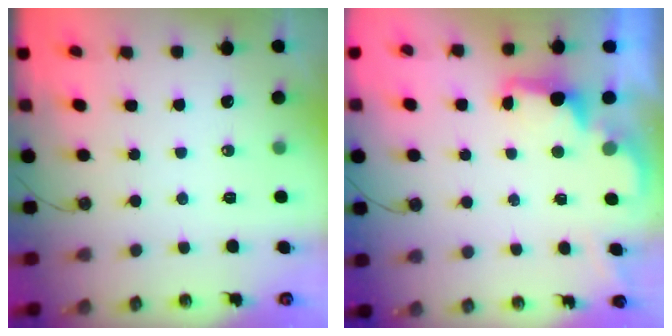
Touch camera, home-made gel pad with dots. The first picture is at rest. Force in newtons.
{"total": 3.3, "press": 3.3, "slide": 0.7}